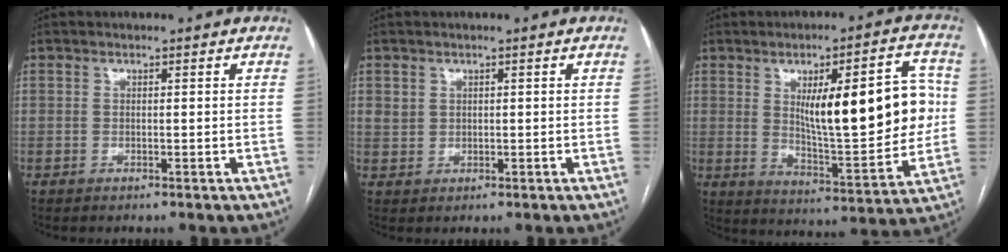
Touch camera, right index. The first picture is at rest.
{"total": 1.9, "force": [0.8, 1.6, 0.4], "torque": [0.000, 0.008, 0.016]}
{"total": 18.9, "force": [2.8, 4.7, 18.1], "torque": [-0.256, 0.012, 0.053]}